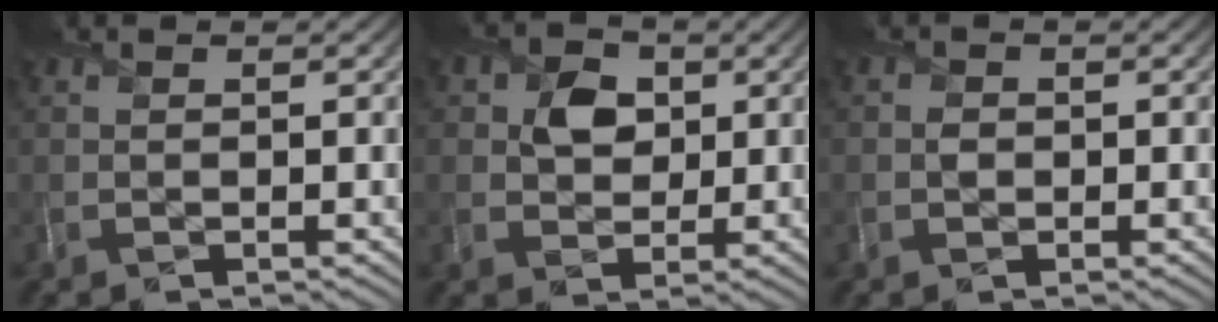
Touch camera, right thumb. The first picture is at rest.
{"total": 4.8, "force": [0.9, 4.0, 2.6], "torque": [-0.054, 0.003, 0.006]}
{"total": 1.2, "force": [-0.3, 1.2, 0.4], "torque": [-0.006, -0.004, -0.011]}